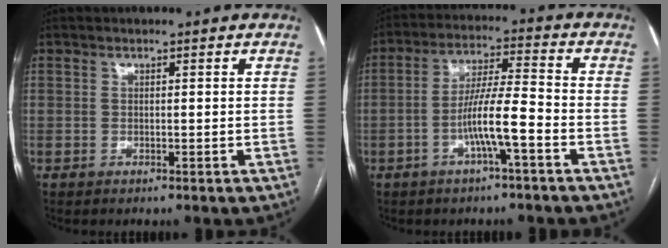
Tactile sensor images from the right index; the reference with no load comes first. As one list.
[{"total": 8.0, "force": [-3.2, 0.2, 7.3], "torque": [-0.138, 0.013, -0.058]}]